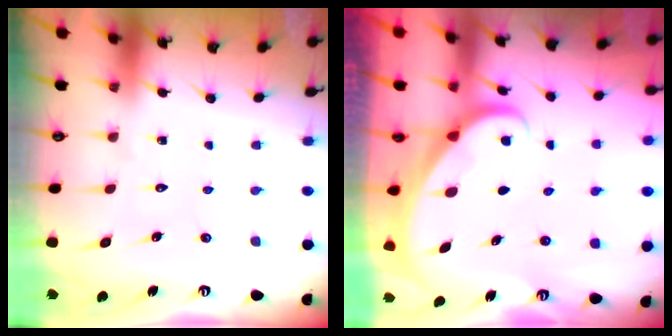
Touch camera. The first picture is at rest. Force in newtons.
{"total": 2.4, "press": 2.4, "slide": 0.2}